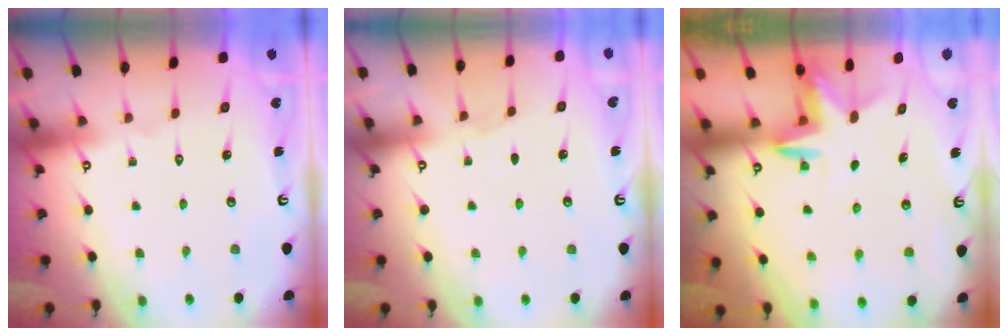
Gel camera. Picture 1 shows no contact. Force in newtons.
{"total": 2.5, "press": 2.5, "slide": 0.4}
{"total": 3.2, "press": 3.2, "slide": 0.3}